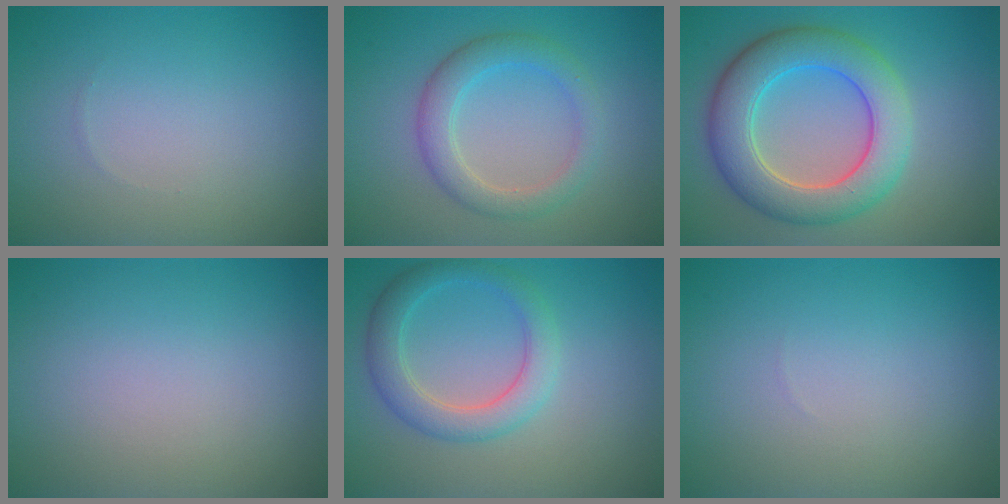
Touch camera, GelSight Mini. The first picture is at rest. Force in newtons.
{"total": 3.4, "press": 3.4, "slide": 0.2}
{"total": 7.6, "press": 7.6, "slide": 0.6}
{"total": 0.0}
{"total": 3.8, "press": 3.7, "slide": 0.4}
{"total": 0.0}